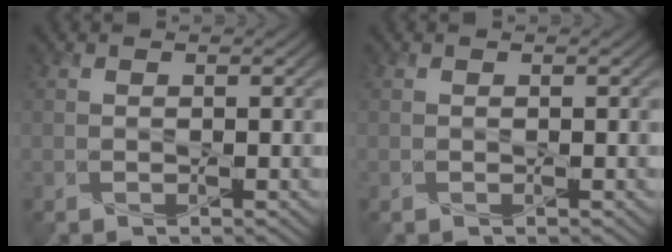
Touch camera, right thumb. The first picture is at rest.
{"total": 0.0}